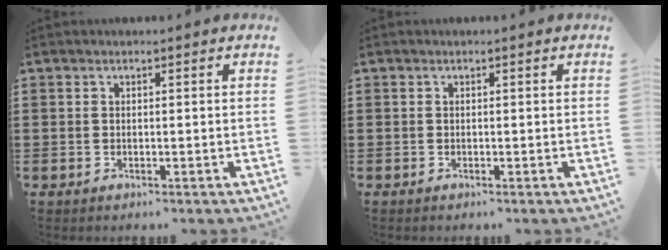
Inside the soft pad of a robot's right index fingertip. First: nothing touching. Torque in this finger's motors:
{"motor_torque": [-0.27, 0.35, -0.89, -0.14]}